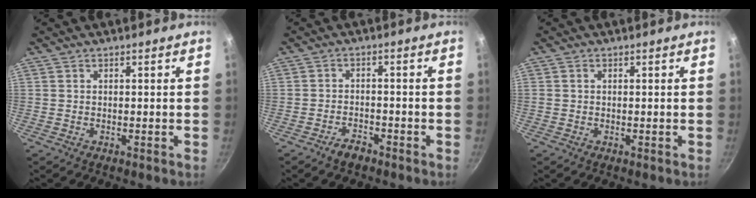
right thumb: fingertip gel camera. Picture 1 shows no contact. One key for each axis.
{"total": 3.0, "fx": -2.4, "fy": 1.4, "fz": 1.3, "tx": -0.015, "ty": 0.026, "tz": -0.039}
{"total": 0.6, "fx": 0.1, "fy": 0.5, "fz": 0.3, "tx": -0.003, "ty": 0.004, "tz": 0.001}